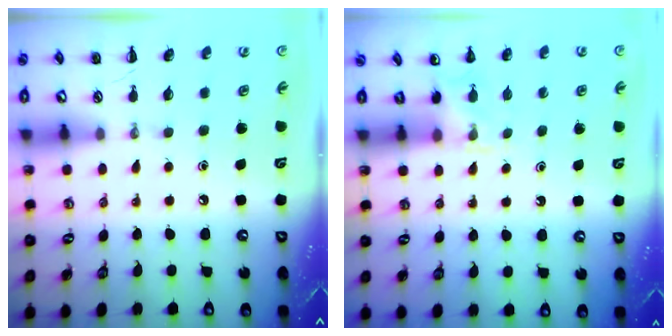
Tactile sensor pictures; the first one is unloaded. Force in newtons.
{"total": 4.3, "press": 4.1, "slide": 1.2}